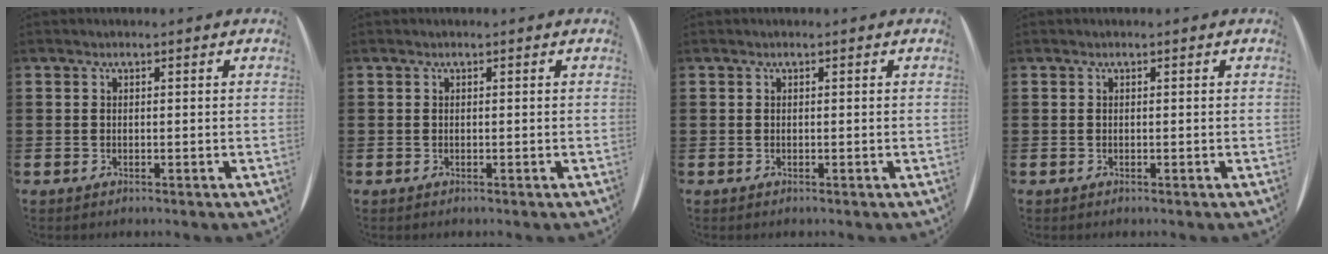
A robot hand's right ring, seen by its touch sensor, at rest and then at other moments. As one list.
[{"total": 0.0}, {"total": 0.0}, {"total": 0.0}]